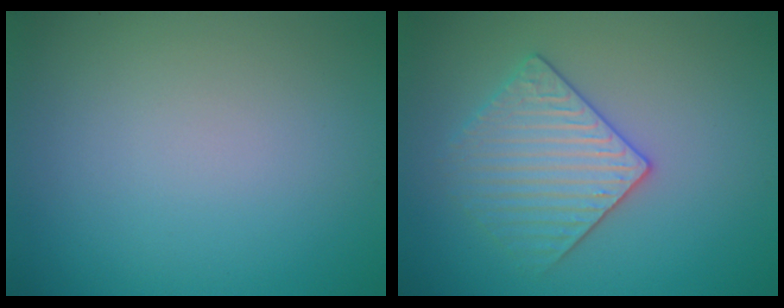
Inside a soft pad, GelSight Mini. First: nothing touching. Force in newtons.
{"total": 3.3, "press": 3.3, "slide": 0.2}